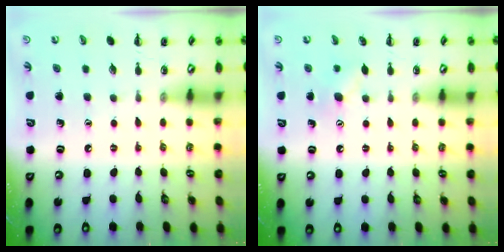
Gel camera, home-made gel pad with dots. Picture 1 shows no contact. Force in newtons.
{"total": 6.6, "press": 6.4, "slide": 1.5}